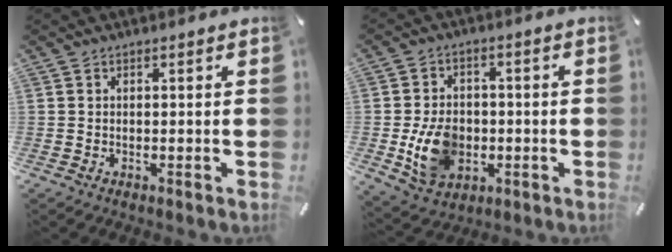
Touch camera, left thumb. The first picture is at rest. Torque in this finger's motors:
{"motor_torque": [1.84, 2.28, 1.23, 0.15, 0.14]}